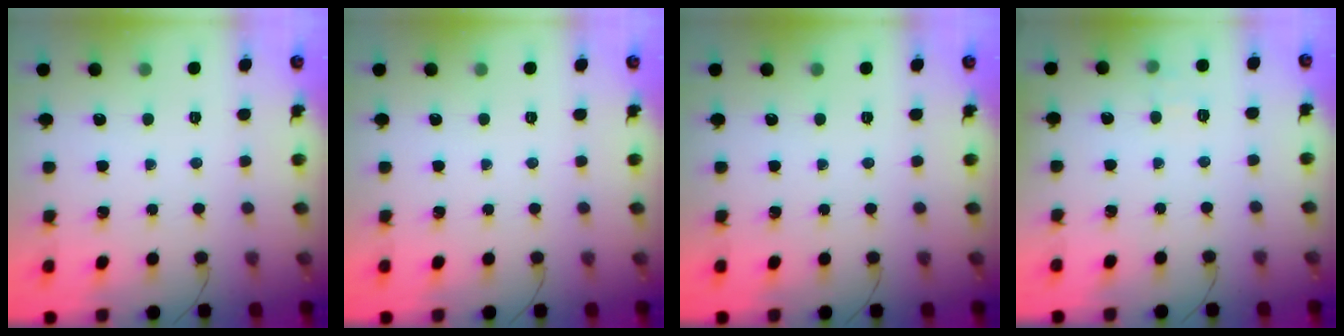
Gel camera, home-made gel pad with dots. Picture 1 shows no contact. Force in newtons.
{"total": 0.0}
{"total": 0.0}
{"total": 4.9, "press": 4.7, "slide": 1.6}